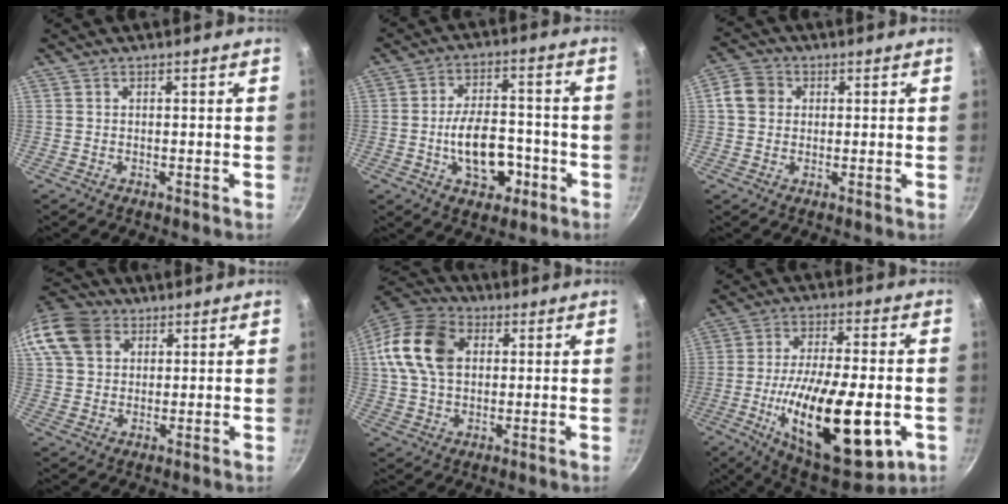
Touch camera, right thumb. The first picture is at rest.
{"total": 12.1, "force": [-3.6, 7.2, 9.1], "torque": [-0.118, 0.030, -0.051]}
{"total": 5.4, "force": [0.8, 4.7, 2.5], "torque": [-0.028, 0.008, 0.001]}
{"total": 14.5, "force": [5.6, 11.1, 7.4], "torque": [-0.149, 0.019, 0.097]}
{"total": 17.0, "force": [3.7, 12.0, 11.4], "torque": [-0.210, 0.020, 0.054]}
{"total": 25.4, "force": [-6.8, 9.7, 22.5], "torque": [-0.351, 0.006, -0.102]}